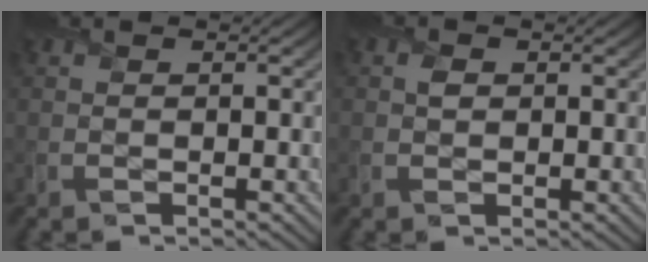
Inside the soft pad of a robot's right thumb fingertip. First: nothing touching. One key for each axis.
{"total": 1.0, "fx": 0.2, "fy": 0.9, "fz": 0.5, "tx": -0.010, "ty": 0.000, "tz": 0.001}